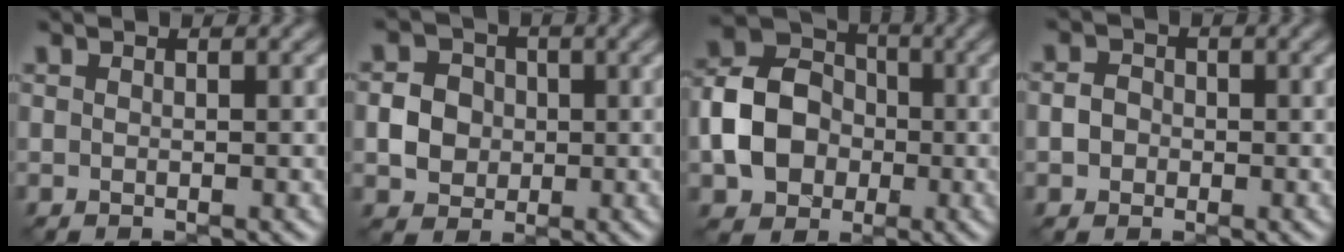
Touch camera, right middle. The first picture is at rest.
{"total": 3.2, "force": [-0.5, 2.9, 1.3], "torque": [-0.017, 0.002, -0.013]}
{"total": 7.0, "force": [-1.6, 5.7, 3.7], "torque": [-0.070, 0.006, -0.042]}
{"total": 1.7, "force": [-0.5, 1.5, 0.6], "torque": [-0.004, 0.000, -0.015]}